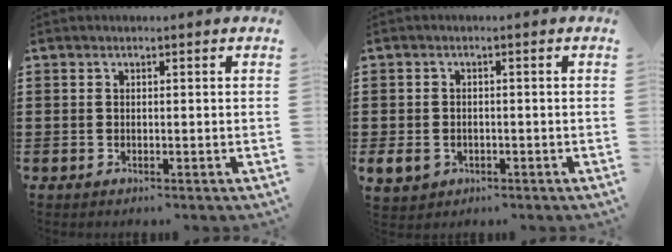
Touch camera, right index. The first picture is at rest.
{"total": 2.3, "force": [-0.9, 1.9, 1.0], "torque": [-0.038, -0.004, -0.022]}